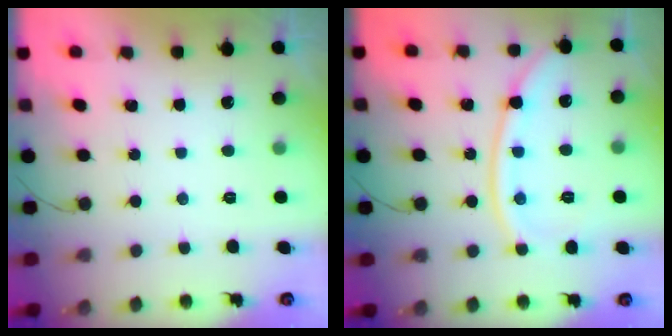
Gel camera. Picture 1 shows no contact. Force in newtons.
{"total": 12.3, "press": 12.1, "slide": 1.6}